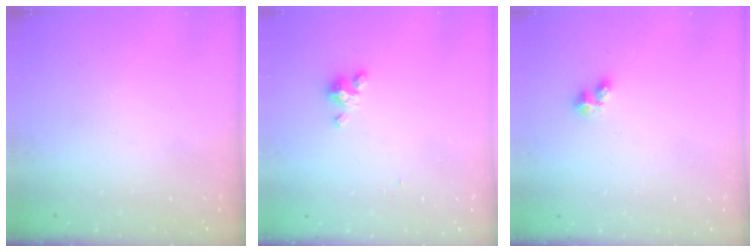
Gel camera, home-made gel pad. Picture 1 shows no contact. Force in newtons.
{"total": 2.3, "press": 2.2, "slide": 0.4}
{"total": 2.3, "press": 2.2, "slide": 0.5}